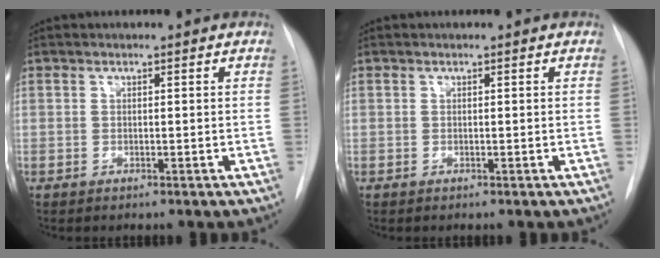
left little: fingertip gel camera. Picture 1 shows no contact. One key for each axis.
{"total": 0.0}